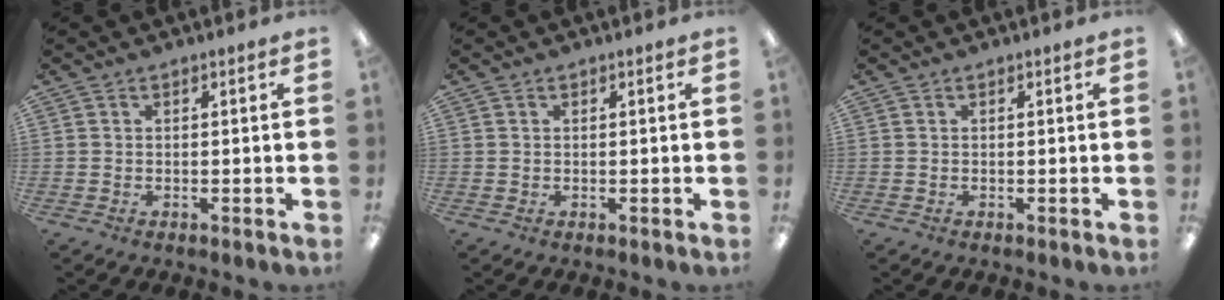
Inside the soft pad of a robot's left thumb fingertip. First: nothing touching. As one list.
[{"total": 0.0}, {"total": 0.0}]